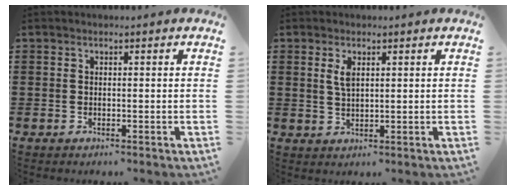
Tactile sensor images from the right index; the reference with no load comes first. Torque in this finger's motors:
{"motor_torque": [0.17, 0.14, 0.17, 0.06]}